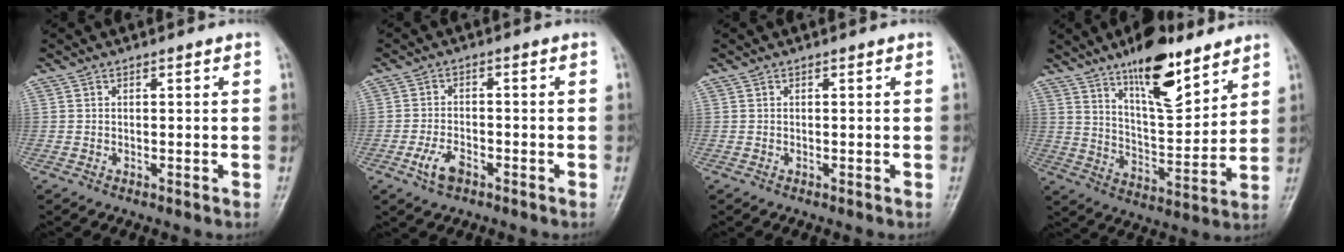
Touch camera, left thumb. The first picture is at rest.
{"total": 4.5, "force": [-2.4, 2.5, 2.9], "torque": [-0.058, 0.012, -0.045]}
{"total": 0.0}
{"total": 15.3, "force": [10.3, 5.3, 10.0], "torque": [-0.132, -0.065, 0.175]}